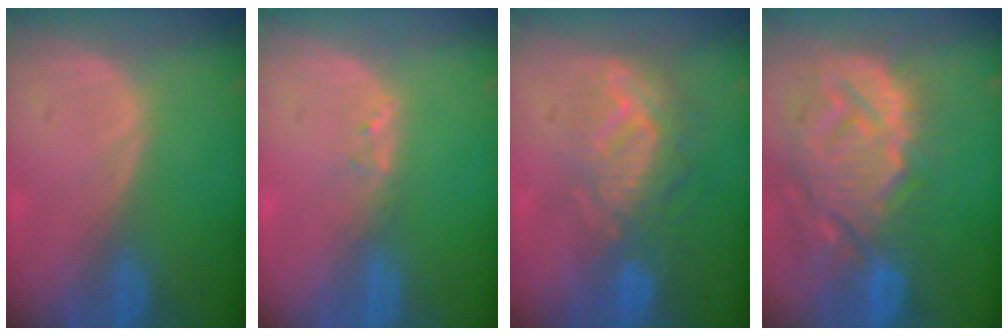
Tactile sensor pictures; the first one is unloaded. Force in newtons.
{"total": 1.2, "press": 1.1, "slide": 0.2}
{"total": 9.2, "press": 8.6, "slide": 3.3}
{"total": 14.3, "press": 12.2, "slide": 7.5}